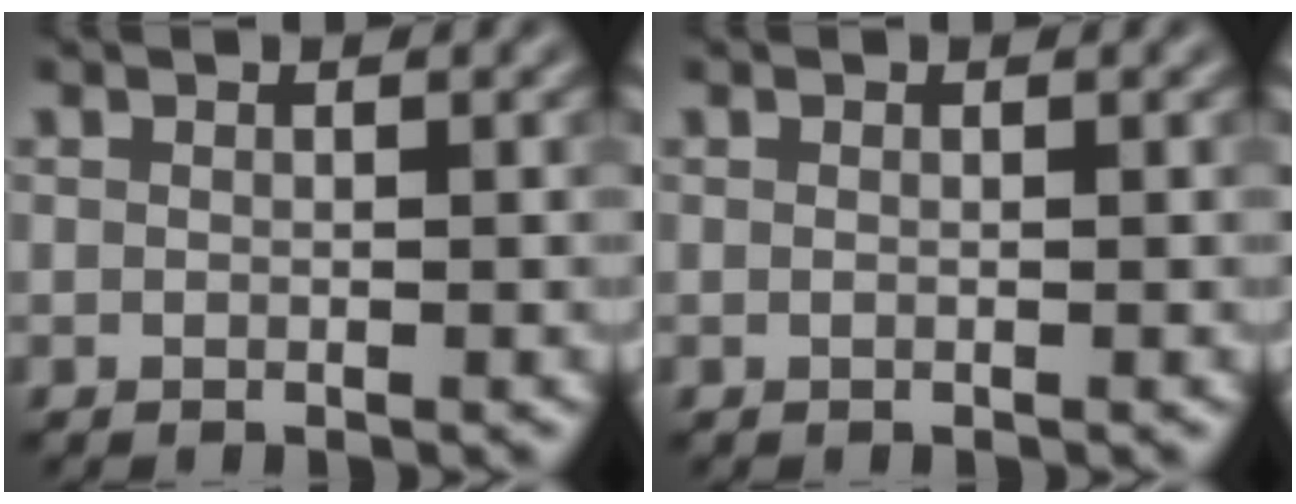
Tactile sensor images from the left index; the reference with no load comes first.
{"total": 0.0}